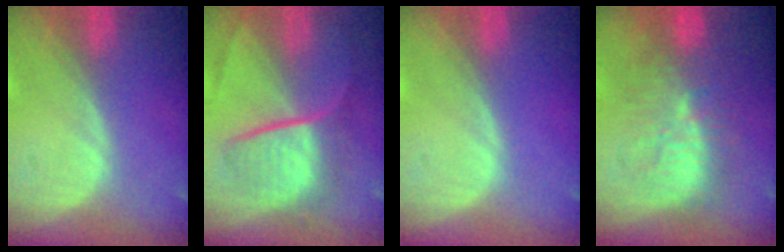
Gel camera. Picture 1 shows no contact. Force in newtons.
{"total": 9.1, "press": 7.6, "slide": 4.9}
{"total": 0.0}
{"total": 9.5, "press": 9.1, "slide": 2.6}